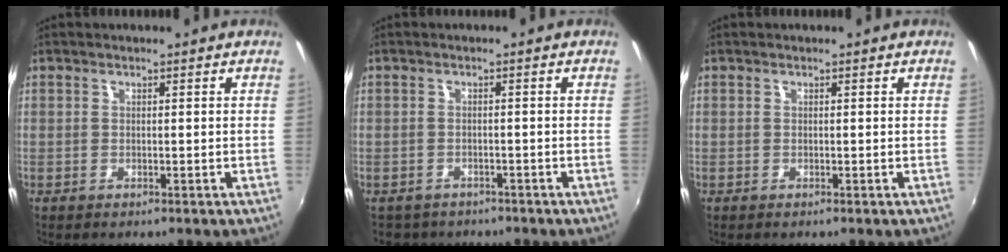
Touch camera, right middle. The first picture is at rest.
{"total": 3.9, "force": [-3.1, 2.2, 0.6], "torque": [-0.021, -0.013, -0.046]}
{"total": 0.0}